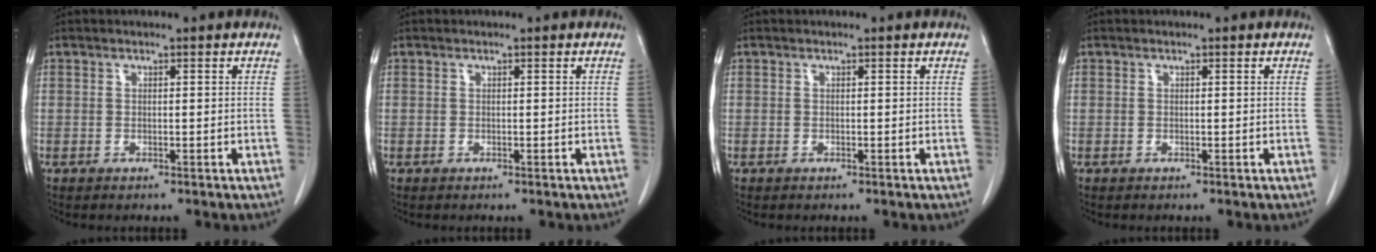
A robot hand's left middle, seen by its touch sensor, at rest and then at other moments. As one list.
[{"total": 0.0}, {"total": 0.0}, {"total": 0.0}]